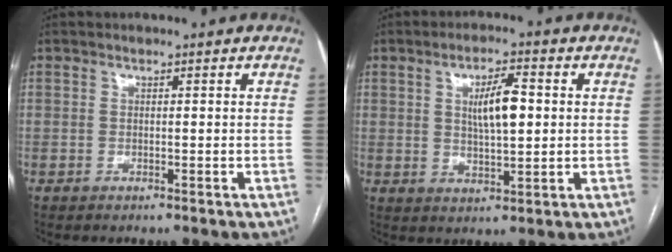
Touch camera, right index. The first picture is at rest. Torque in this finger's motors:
{"motor_torque": [0.18, 0.02, 0.26, 0.09]}